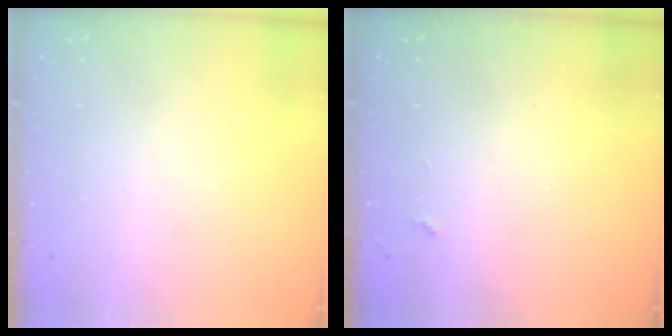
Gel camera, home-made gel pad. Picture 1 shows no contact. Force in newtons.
{"total": 2.2, "press": 2.1, "slide": 0.4}